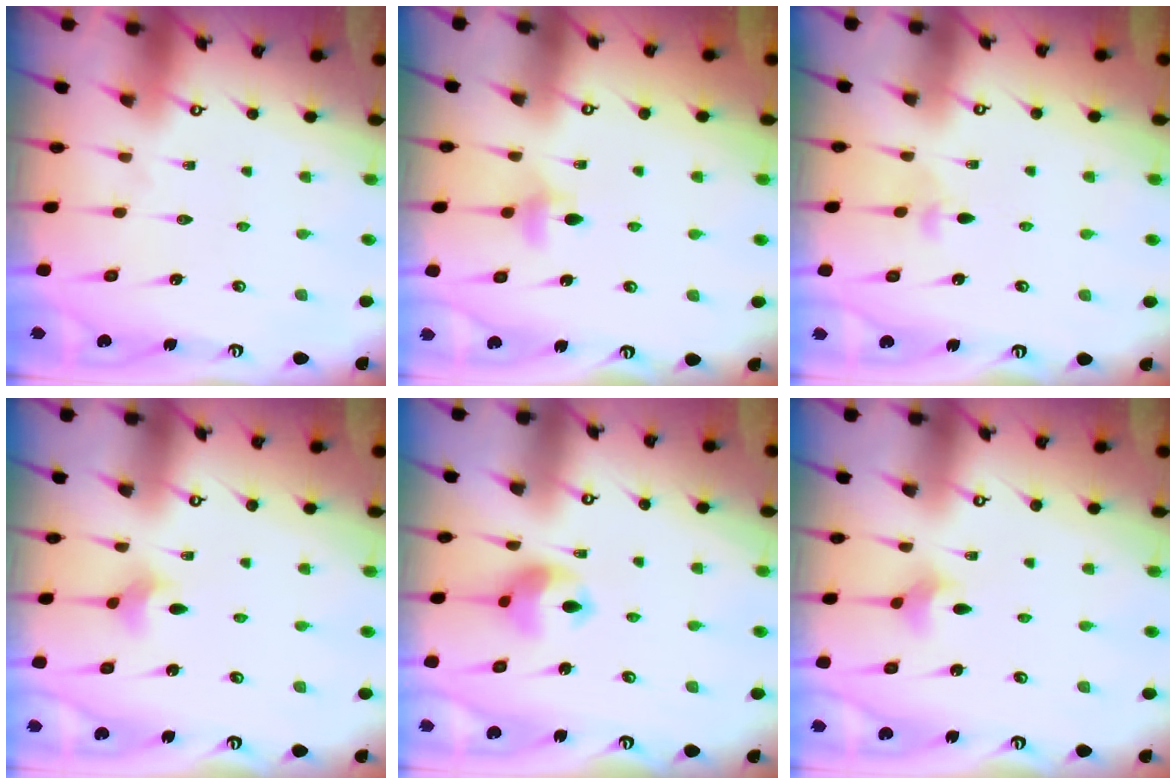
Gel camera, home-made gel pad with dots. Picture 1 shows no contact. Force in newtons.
{"total": 4.4, "press": 4.3, "slide": 0.9}
{"total": 3.4, "press": 3.3, "slide": 0.7}
{"total": 2.3, "press": 2.3, "slide": 0.5}
{"total": 9.3, "press": 9.2, "slide": 1.1}
{"total": 2.3, "press": 2.3, "slide": 0.5}